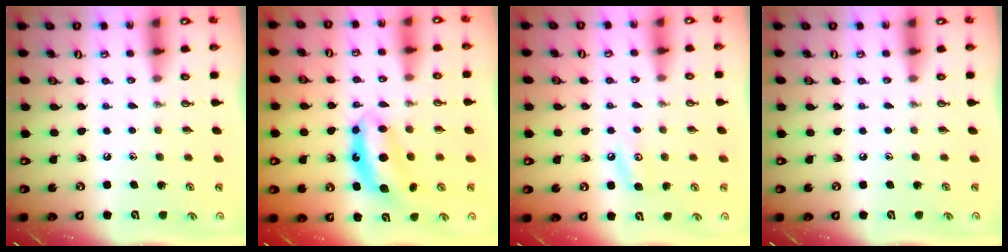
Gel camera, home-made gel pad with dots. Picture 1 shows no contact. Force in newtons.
{"total": 7.2, "press": 7.2, "slide": 0.2}
{"total": 5.3, "press": 5.2, "slide": 0.4}
{"total": 0.0}